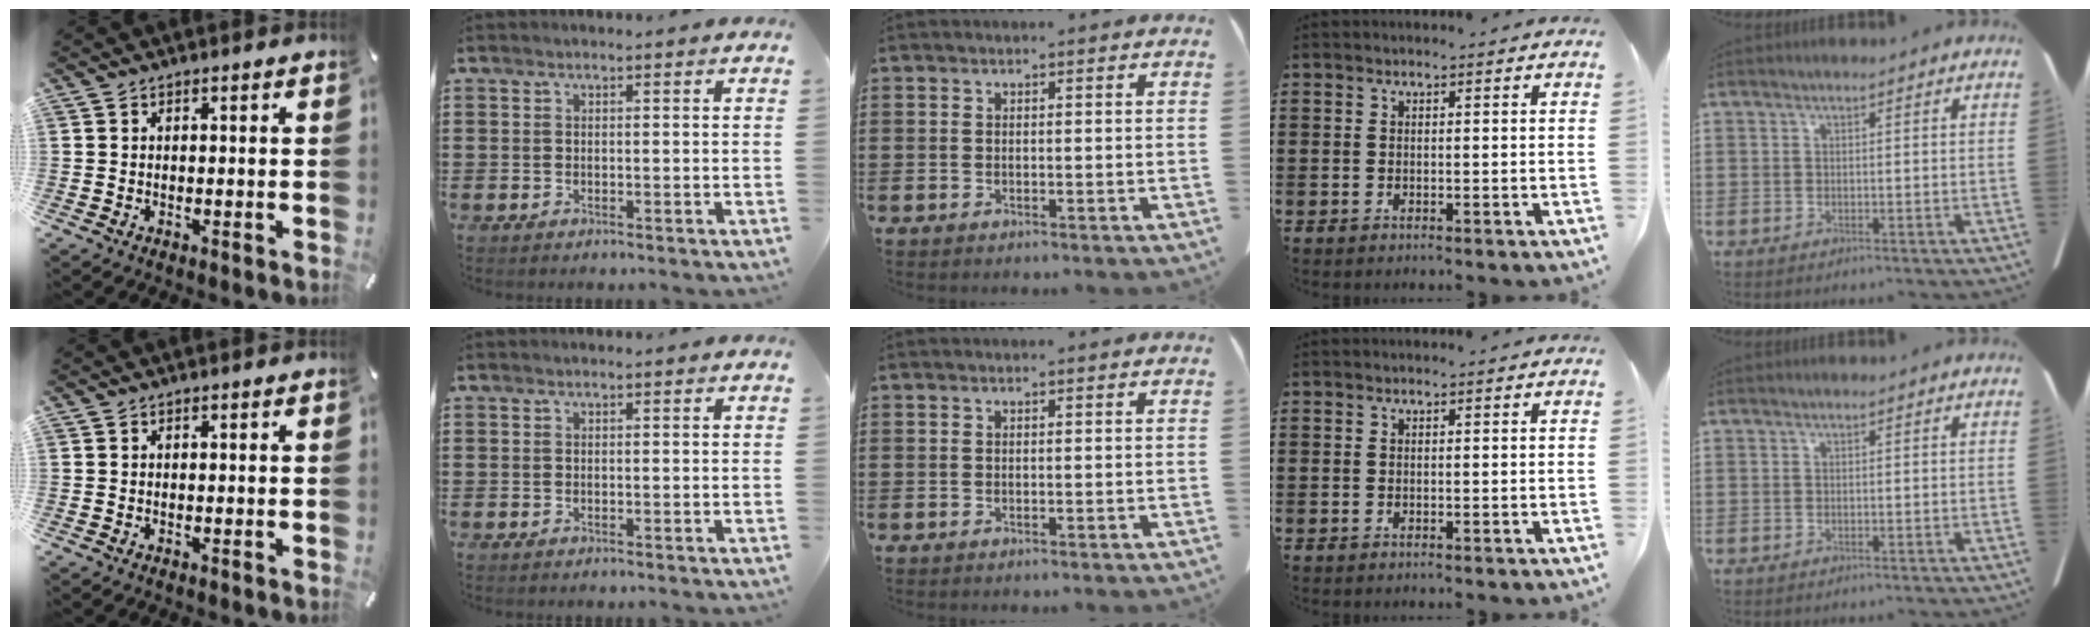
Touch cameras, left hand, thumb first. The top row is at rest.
{}